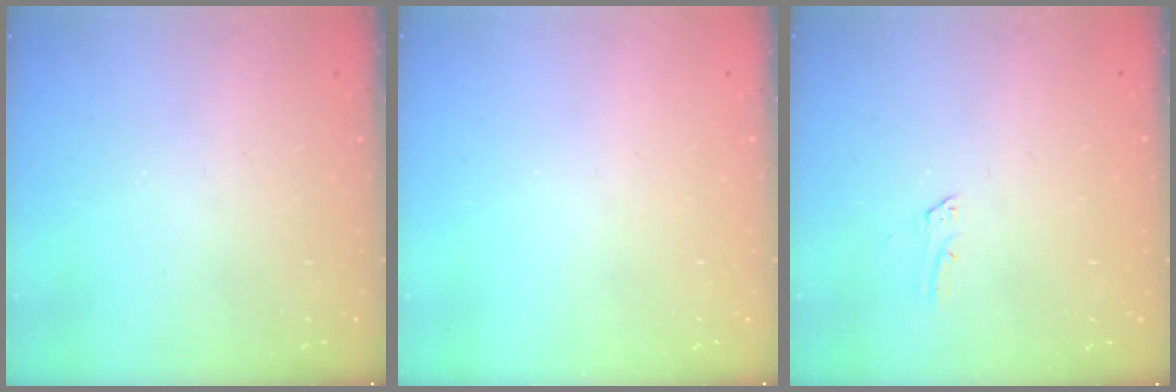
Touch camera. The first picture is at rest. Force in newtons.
{"total": 0.0}
{"total": 1.6, "press": 1.6, "slide": 0.2}